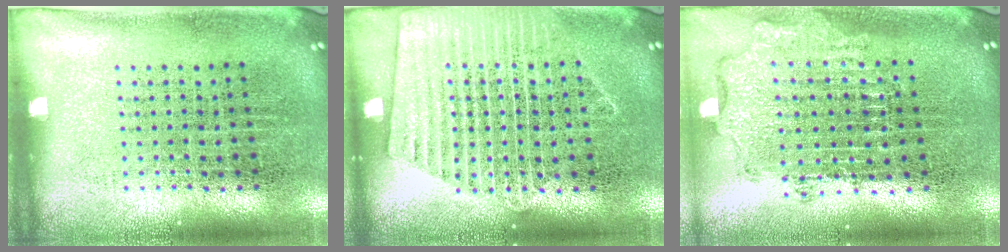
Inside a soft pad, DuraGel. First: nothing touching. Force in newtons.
{"total": 2.9, "press": 2.9, "slide": 0.3}
{"total": 1.9, "press": 1.4, "slide": 1.2}